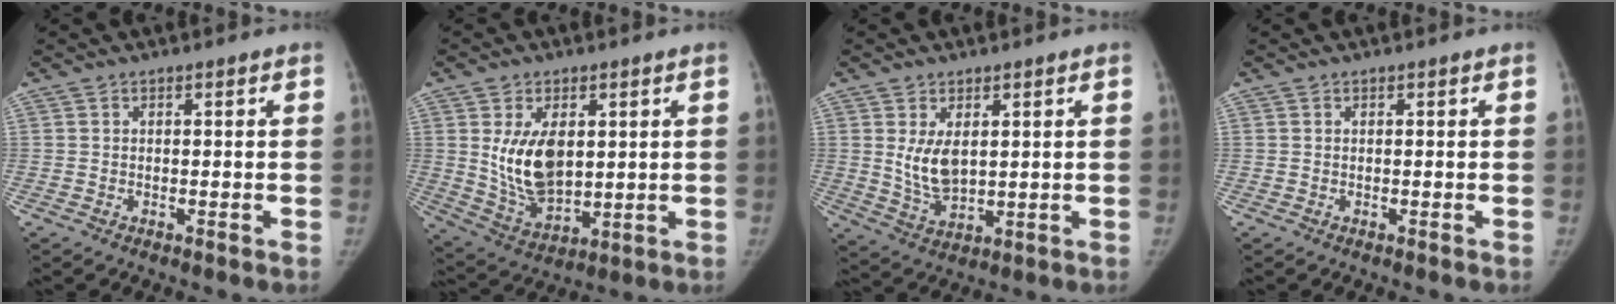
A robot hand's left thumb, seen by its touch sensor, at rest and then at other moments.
{"total": 12.3, "force": [2.2, 7.4, 9.5], "torque": [-0.144, -0.019, 0.056]}
{"total": 6.7, "force": [1.6, 3.9, 5.2], "torque": [-0.085, -0.017, 0.043]}
{"total": 0.0}